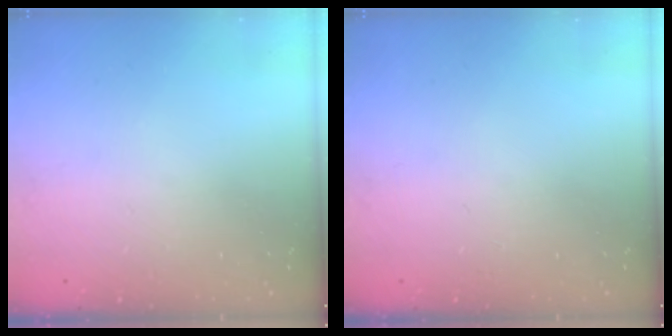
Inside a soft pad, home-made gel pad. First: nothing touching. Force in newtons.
{"total": 0.0}